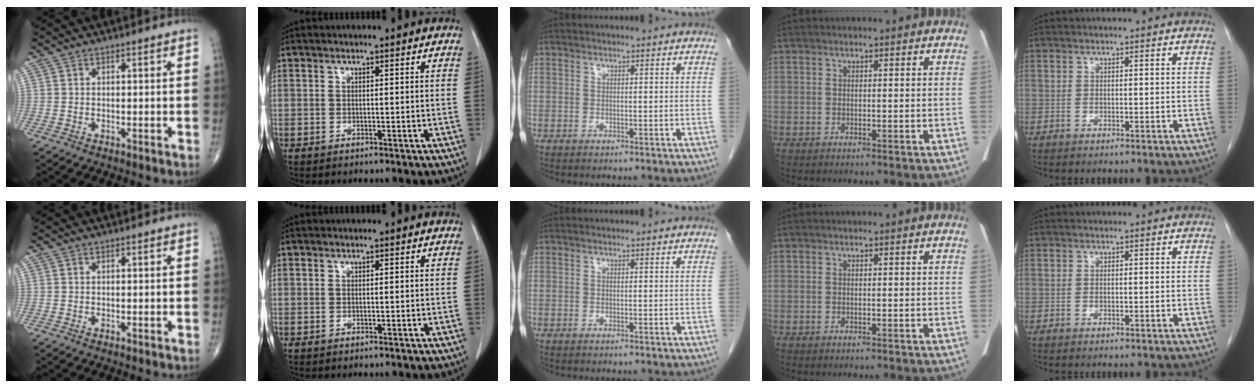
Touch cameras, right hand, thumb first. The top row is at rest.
{}